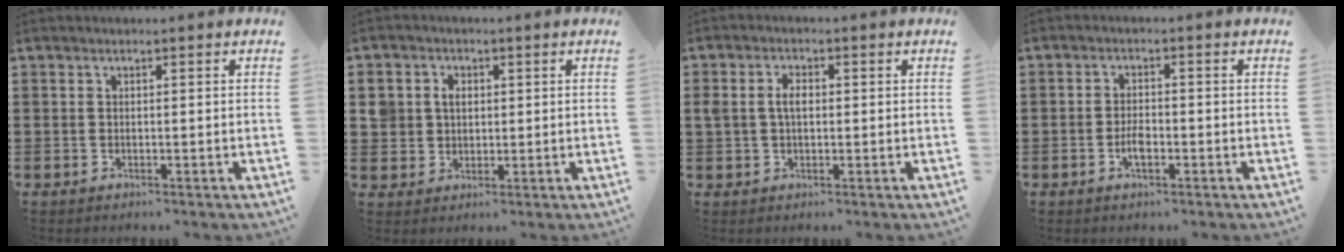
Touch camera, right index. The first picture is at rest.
{"total": 3.9, "force": [0.9, 3.6, 1.3], "torque": [-0.041, 0.016, 0.016]}
{"total": 3.5, "force": [0.3, 2.1, 2.8], "torque": [-0.066, 0.008, 0.001]}
{"total": 2.9, "force": [-1.2, 1.0, 2.4], "torque": [-0.053, -0.002, -0.023]}